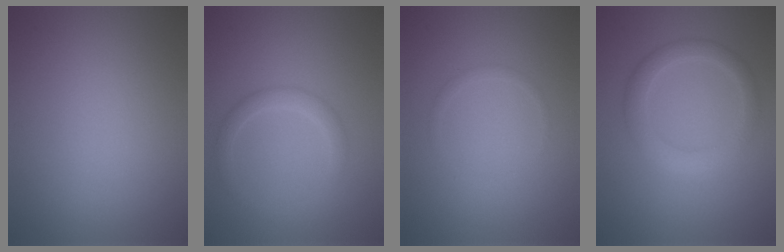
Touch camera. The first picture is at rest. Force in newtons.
{"total": 1.8, "press": 1.8, "slide": 0.1}
{"total": 0.7, "press": 0.7, "slide": 0.0}
{"total": 2.9, "press": 2.9, "slide": 0.4}